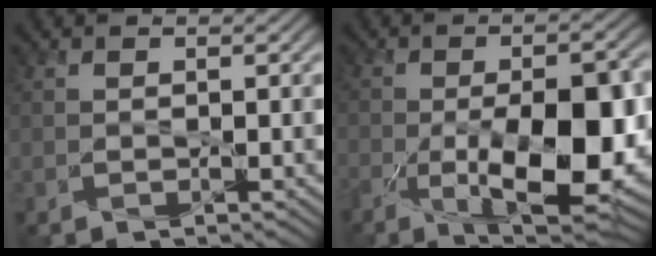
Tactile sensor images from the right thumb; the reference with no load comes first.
{"total": 14.7, "force": [-4.1, 6.2, 12.7], "torque": [-0.204, -0.022, -0.062]}